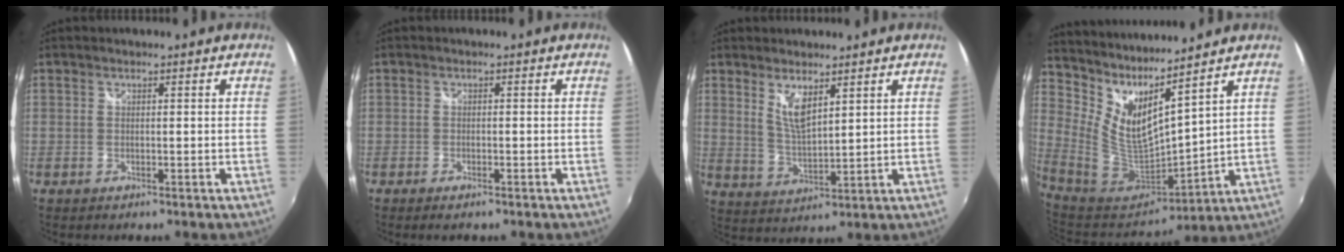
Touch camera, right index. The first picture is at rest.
{"total": 1.7, "force": [-1.3, 0.5, 1.0], "torque": [-0.023, -0.005, -0.025]}
{"total": 5.6, "force": [3.4, 1.6, 4.2], "torque": [-0.077, -0.010, 0.066]}
{"total": 11.0, "force": [8.3, 1.5, 7.1], "torque": [-0.133, -0.035, 0.174]}